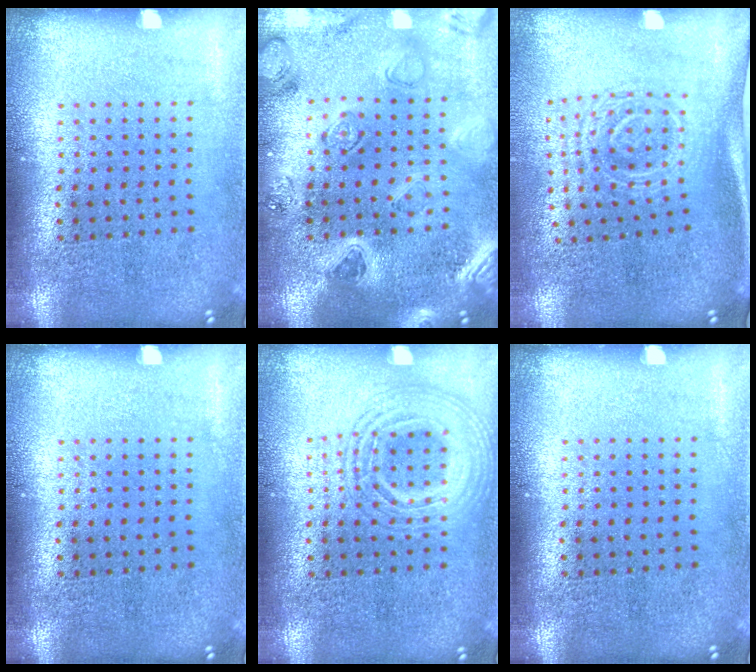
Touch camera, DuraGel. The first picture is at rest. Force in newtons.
{"total": 2.3, "press": 2.3, "slide": 0.3}
{"total": 1.7, "press": 1.3, "slide": 1.2}
{"total": 0.0}
{"total": 2.7, "press": 2.7, "slide": 0.4}
{"total": 0.0}